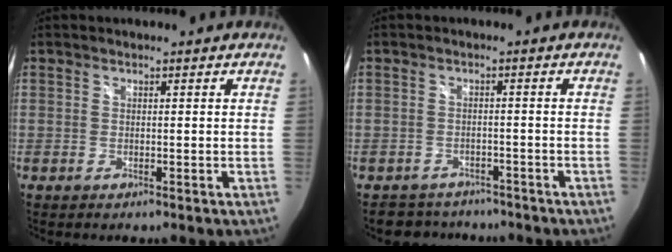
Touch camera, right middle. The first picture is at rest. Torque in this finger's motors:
{"motor_torque": [0.30, -0.55, 0.03, 0.01]}